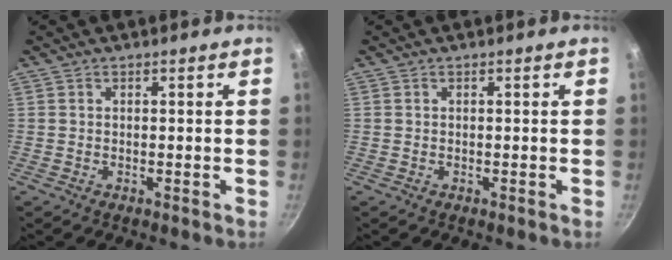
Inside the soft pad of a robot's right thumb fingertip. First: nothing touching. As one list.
[{"total": 0.0}]